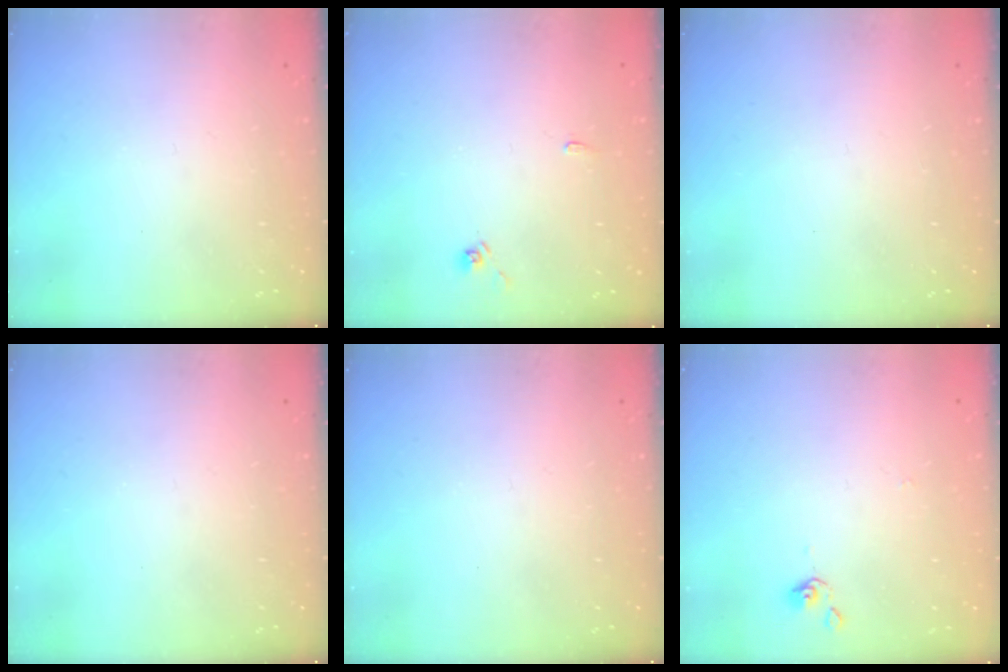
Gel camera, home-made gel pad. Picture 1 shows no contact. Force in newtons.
{"total": 2.8, "press": 2.7, "slide": 0.4}
{"total": 0.0}
{"total": 0.0}
{"total": 0.0}
{"total": 0.0}